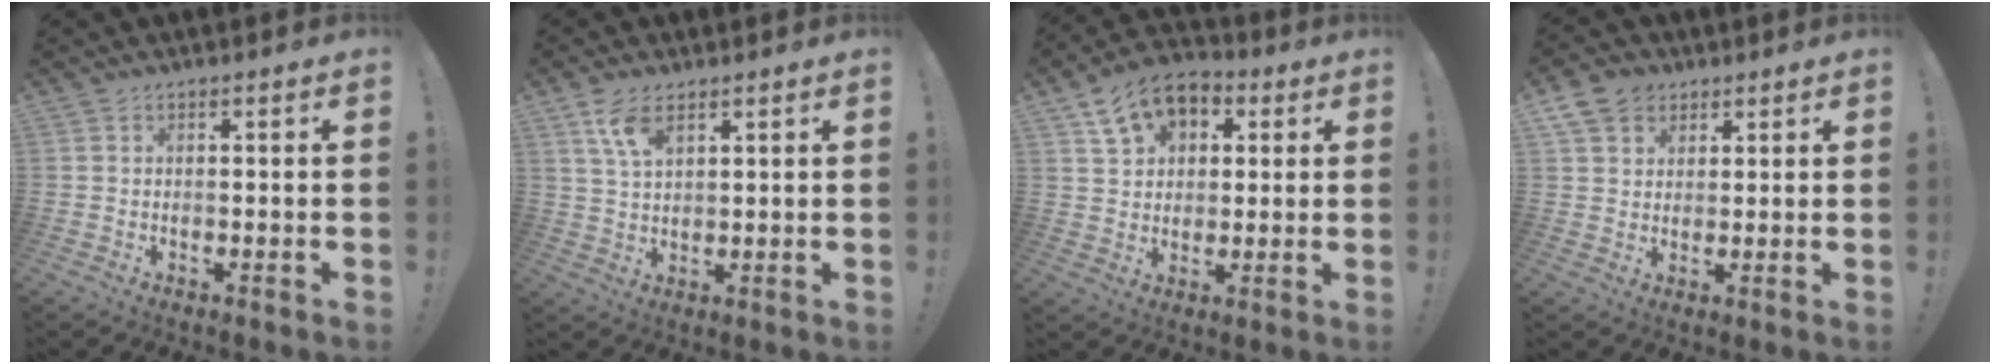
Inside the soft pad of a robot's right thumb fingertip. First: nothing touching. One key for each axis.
{"total": 6.9, "fx": 4.0, "fy": 3.2, "fz": 4.6, "tx": -0.079, "ty": -0.014, "tz": 0.074}
{"total": 10.6, "fx": 5.4, "fy": 7.8, "fz": 4.7, "tx": -0.075, "ty": -0.019, "tz": 0.107}
{"total": 7.8, "fx": 4.3, "fy": 6.0, "fz": 2.4, "tx": -0.034, "ty": -0.019, "tz": 0.087}